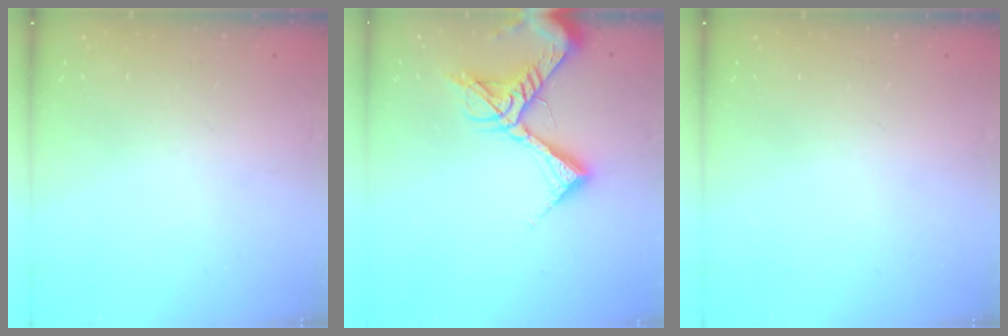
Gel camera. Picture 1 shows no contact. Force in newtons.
{"total": 14.2, "press": 14.1, "slide": 2.0}
{"total": 0.0}